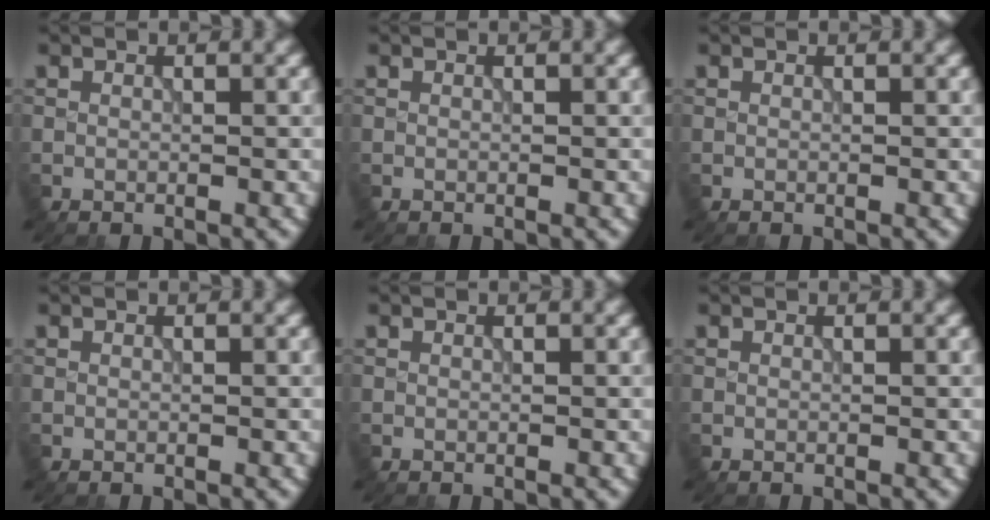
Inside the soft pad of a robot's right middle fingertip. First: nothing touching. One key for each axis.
{"total": 0.0}
{"total": 0.0}
{"total": 0.0}
{"total": 0.0}
{"total": 0.0}